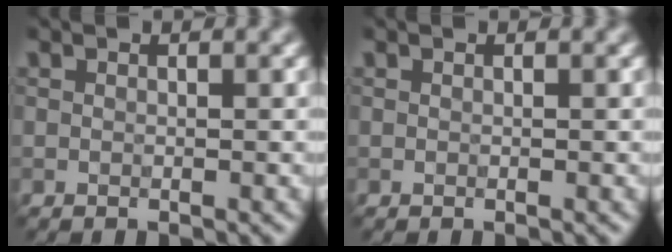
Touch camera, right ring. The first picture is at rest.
{"total": 0.0}